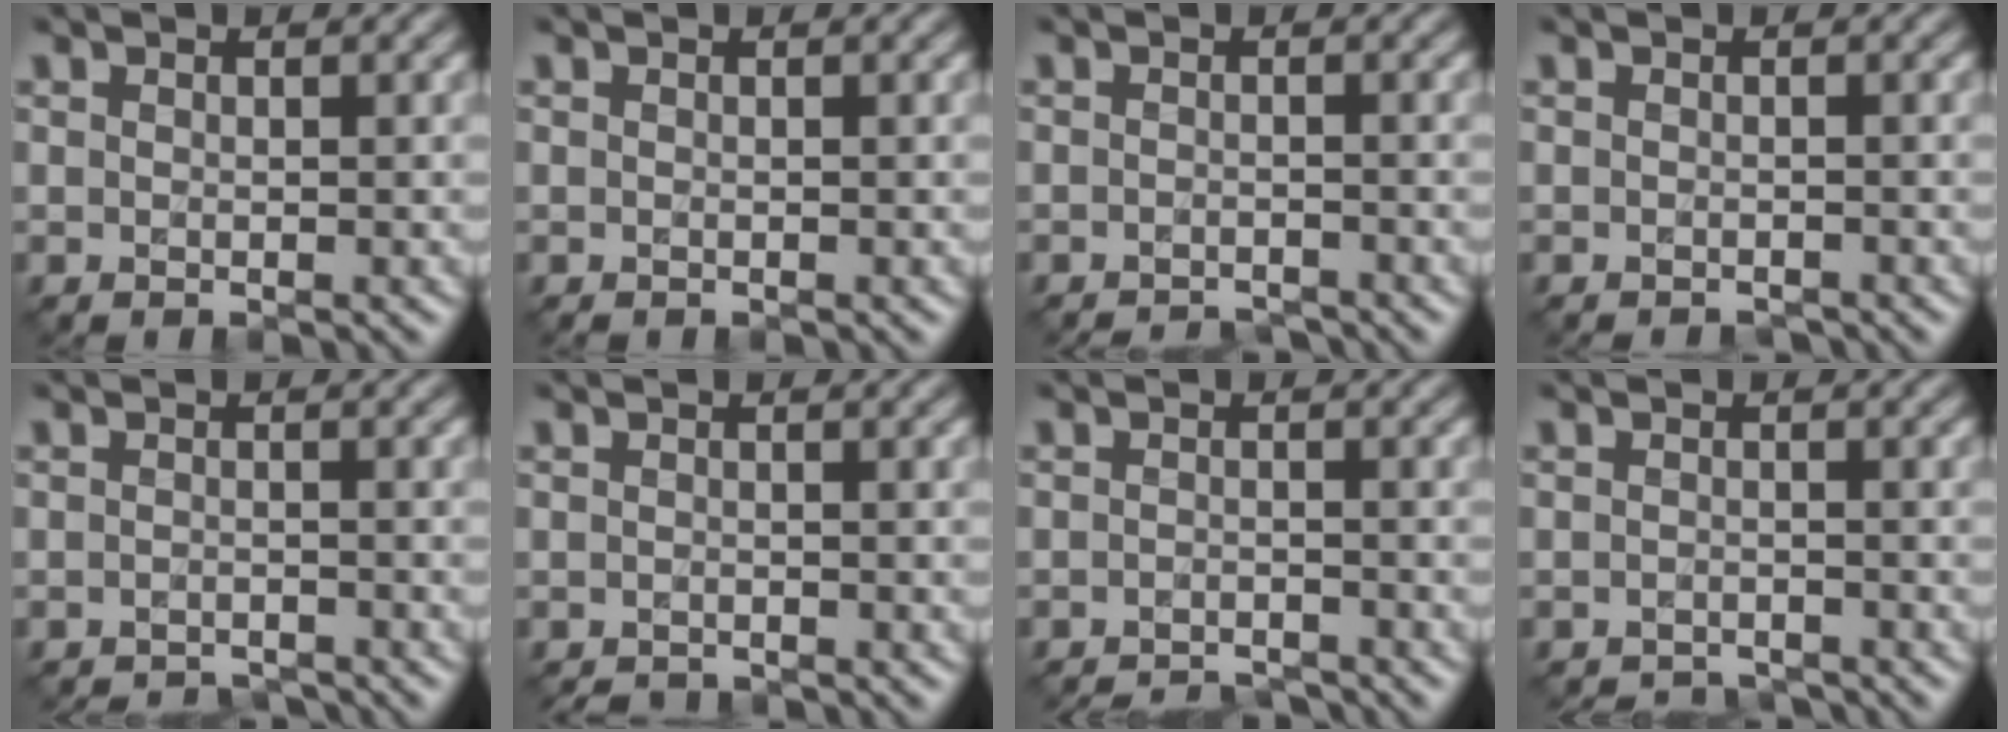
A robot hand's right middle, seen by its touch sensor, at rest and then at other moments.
{"total": 0.0}
{"total": 2.3, "force": [-2.2, -0.1, -0.2], "torque": [0.009, -0.009, -0.038]}
{"total": 1.1, "force": [-1.1, 0.0, 0.0], "torque": [0.000, -0.009, -0.019]}
{"total": 2.5, "force": [-2.5, 0.0, -0.3], "torque": [0.010, -0.009, -0.040]}
{"total": 1.4, "force": [-1.4, 0.3, 0.1], "torque": [0.003, -0.009, -0.022]}
{"total": 3.2, "force": [-3.1, 0.1, 0.3], "torque": [0.008, -0.003, -0.051]}
{"total": 2.6, "force": [-2.5, 0.0, -0.3], "torque": [0.012, -0.007, -0.041]}